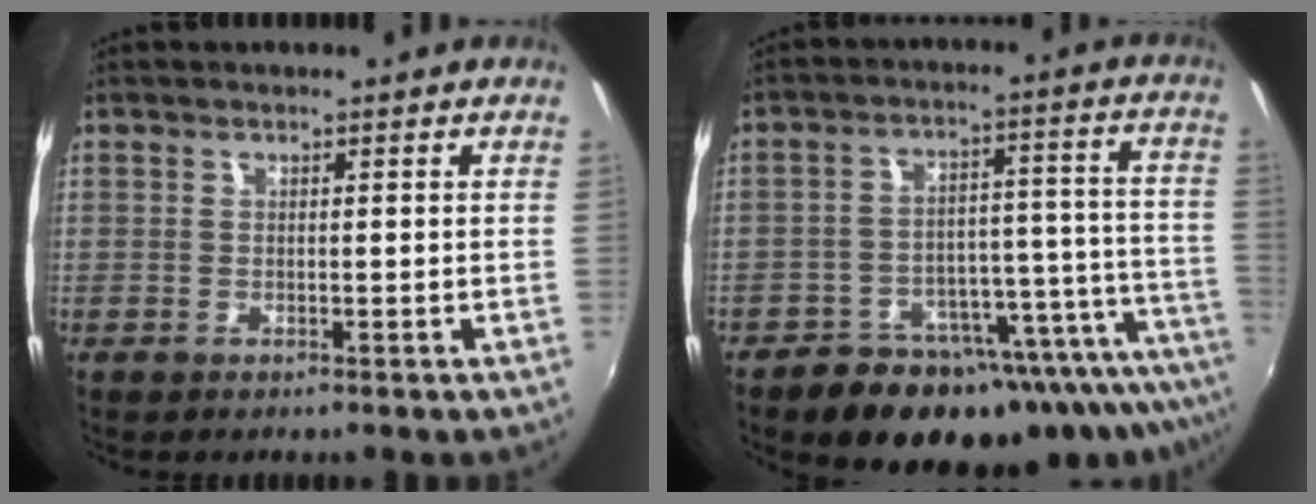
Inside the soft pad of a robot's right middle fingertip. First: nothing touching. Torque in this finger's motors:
{"motor_torque": [1.14, -1.00, 0.36, 0.11]}